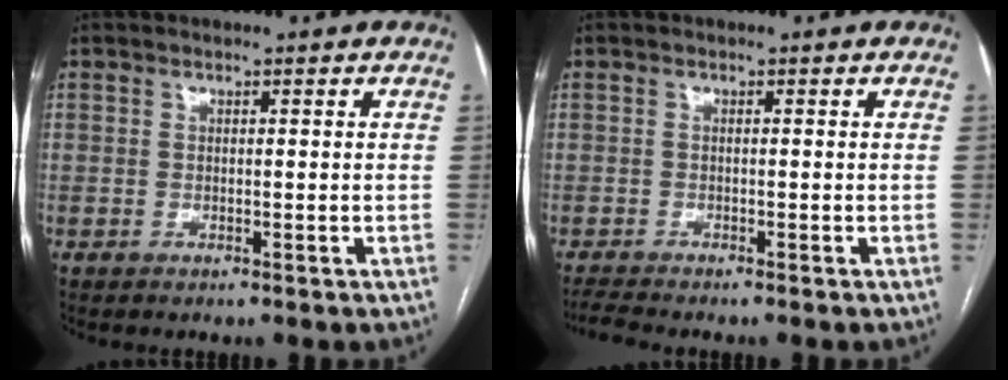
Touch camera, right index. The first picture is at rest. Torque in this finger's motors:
{"motor_torque": [-1.55, -0.59, -1.05, -0.21]}